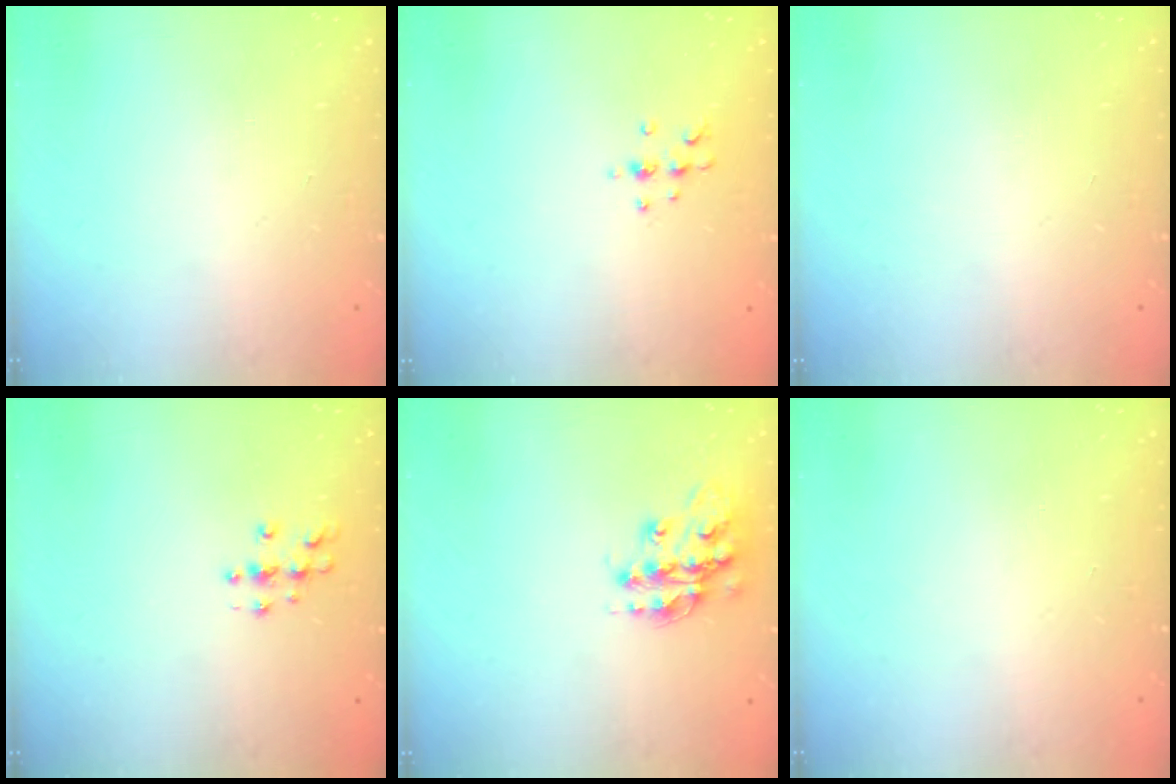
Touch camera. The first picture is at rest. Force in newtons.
{"total": 5.2, "press": 5.2, "slide": 0.6}
{"total": 0.0}
{"total": 4.1, "press": 4.1, "slide": 0.5}
{"total": 14.9, "press": 14.9, "slide": 0.9}
{"total": 0.0}